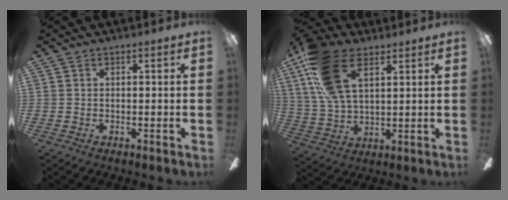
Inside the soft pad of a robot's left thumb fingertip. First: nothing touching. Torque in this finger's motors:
{"motor_torque": [0.24, 0.45, 0.03, -0.05, 0.10]}